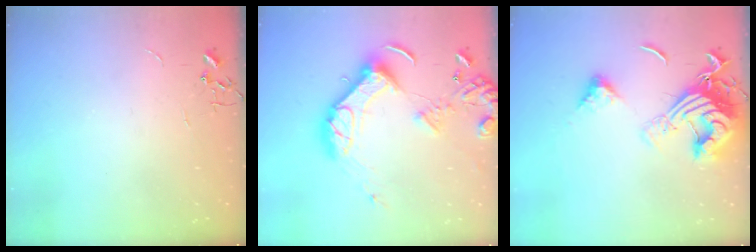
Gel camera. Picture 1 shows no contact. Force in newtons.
{"total": 16.3, "press": 16.1, "slide": 2.7}
{"total": 18.0, "press": 17.9, "slide": 2.1}